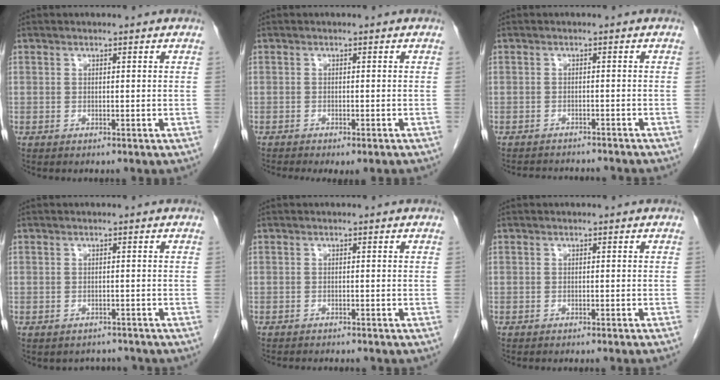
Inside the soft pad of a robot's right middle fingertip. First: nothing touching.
{"total": 5.1, "force": [-4.2, 1.1, 2.7], "torque": [-0.026, -0.009, -0.056]}
{"total": 7.5, "force": [-7.1, 1.2, 2.0], "torque": [-0.025, -0.002, -0.089]}
{"total": 2.0, "force": [-1.8, 0.9, -0.3], "torque": [0.001, -0.001, -0.026]}
{"total": 5.6, "force": [-5.2, 0.9, 2.0], "torque": [-0.022, -0.007, -0.065]}
{"total": 5.1, "force": [-4.6, -0.6, 2.0], "torque": [-0.013, -0.007, -0.057]}